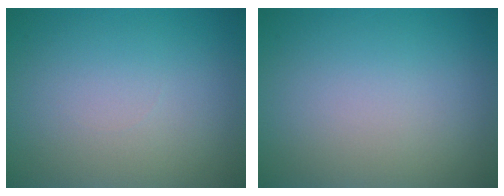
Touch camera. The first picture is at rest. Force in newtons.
{"total": 0.0}